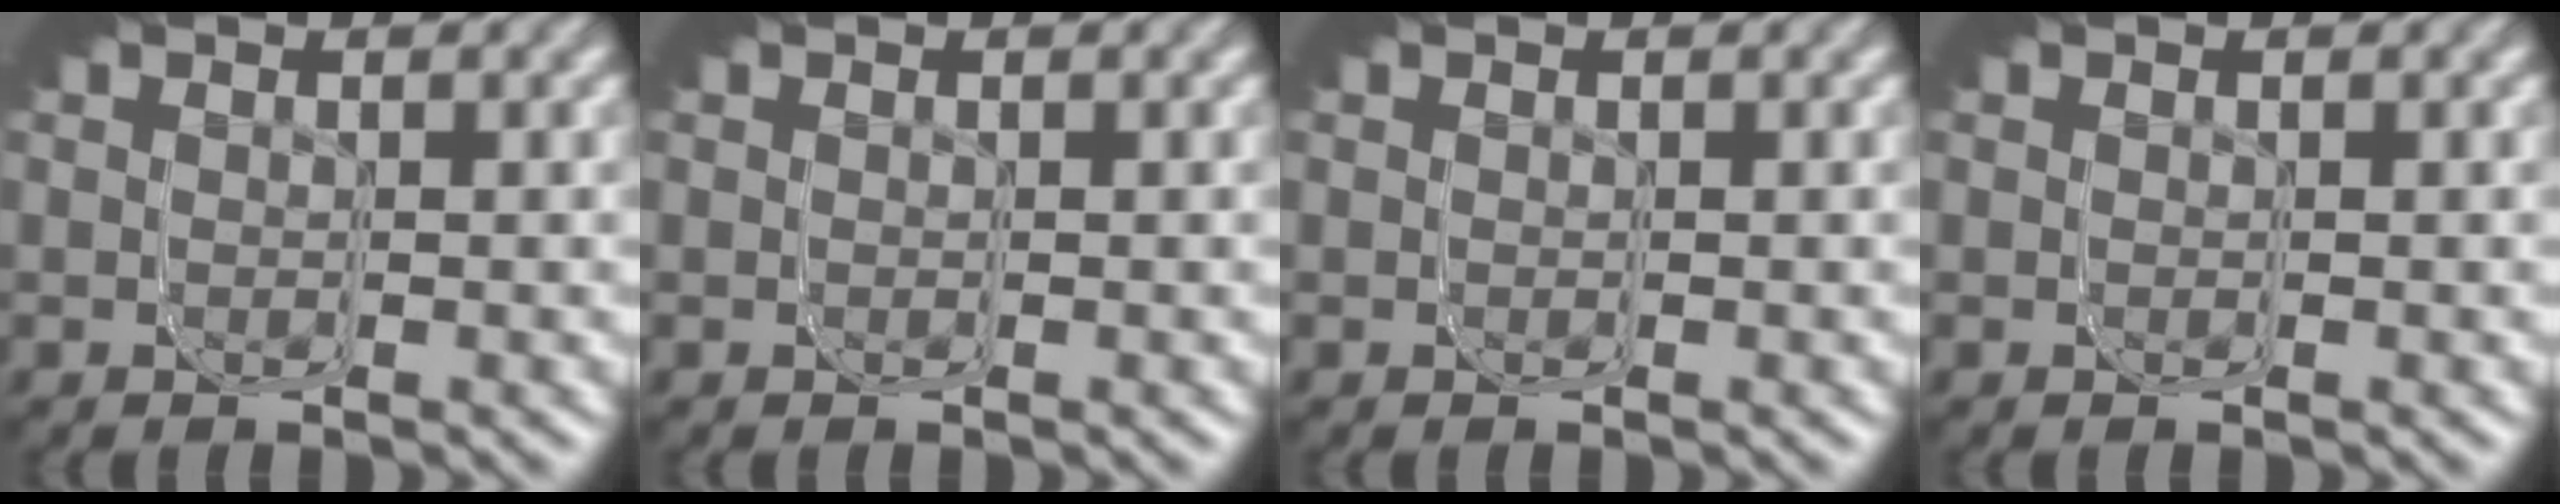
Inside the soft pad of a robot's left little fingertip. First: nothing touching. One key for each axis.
{"total": 0.0}
{"total": 0.0}
{"total": 0.0}